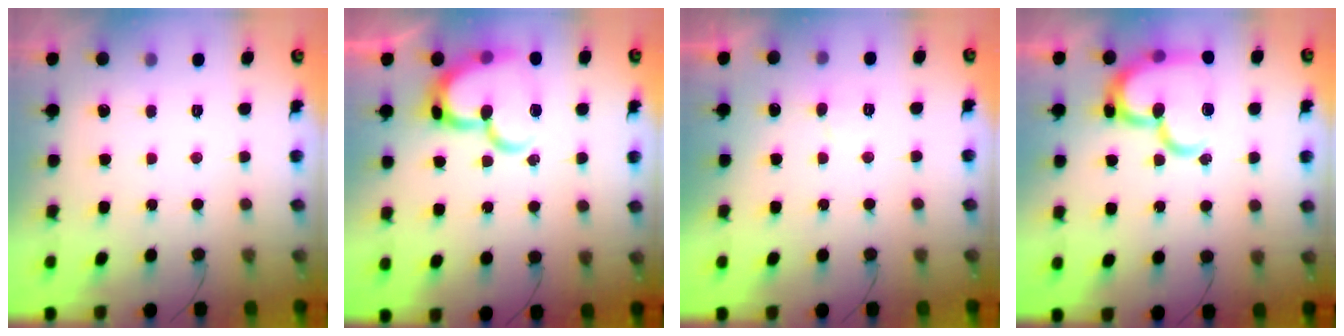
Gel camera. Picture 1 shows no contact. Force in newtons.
{"total": 18.5, "press": 18.4, "slide": 2.1}
{"total": 6.0, "press": 6.0, "slide": 0.3}
{"total": 21.9, "press": 21.8, "slide": 2.1}